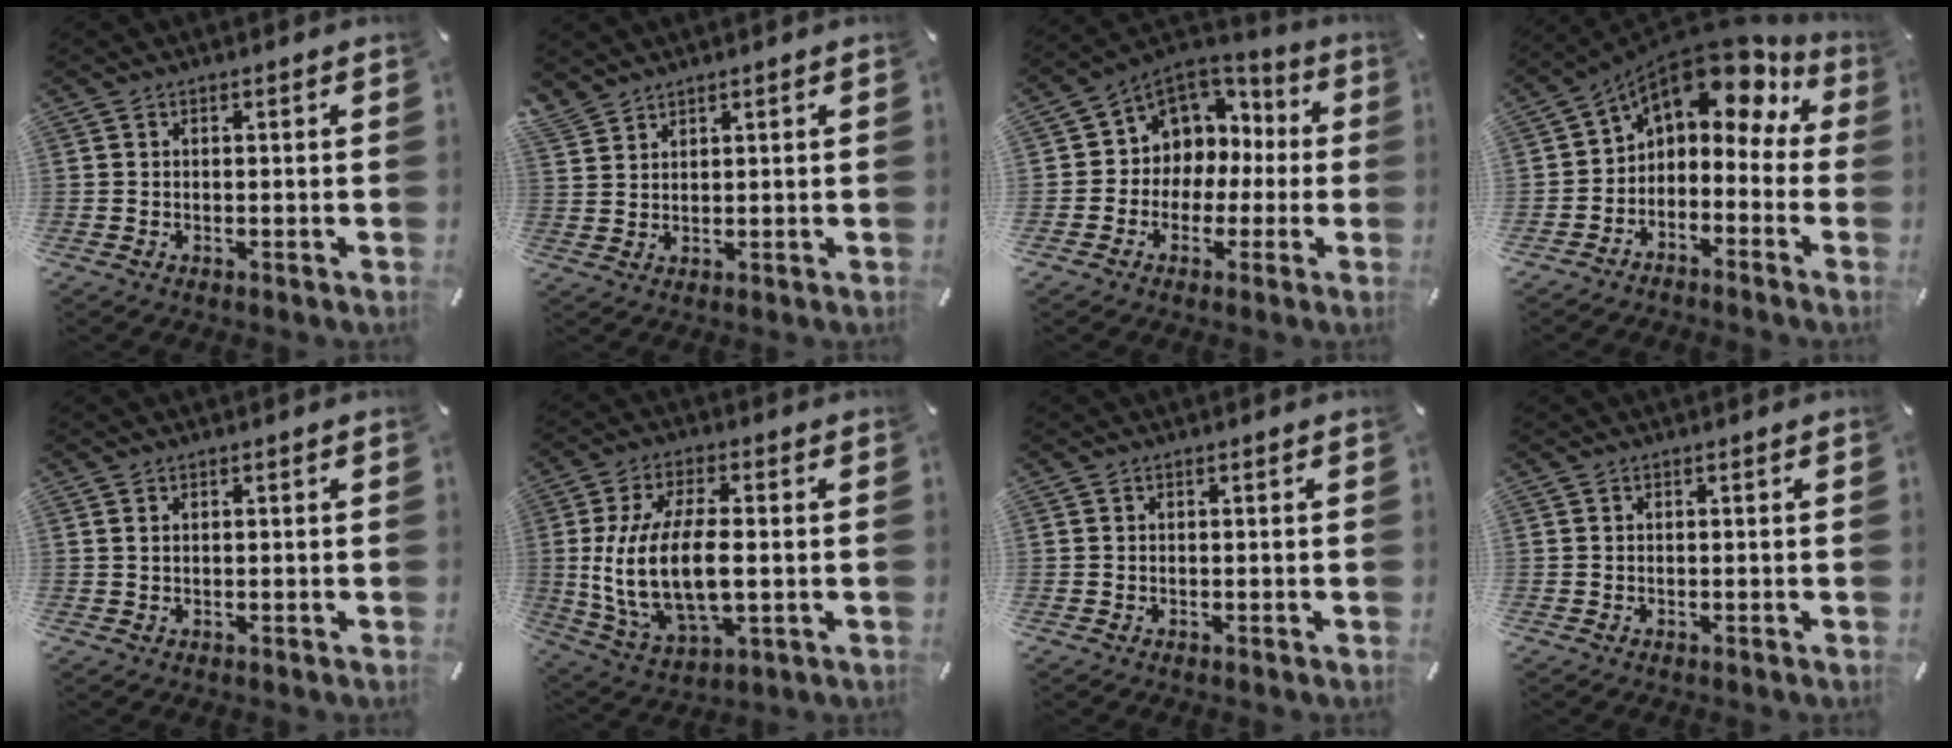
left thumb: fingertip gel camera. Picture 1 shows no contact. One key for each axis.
{"total": 3.4, "fx": 3.0, "fy": 1.4, "fz": 0.7, "tx": -0.019, "ty": -0.010, "tz": 0.060}
{"total": 7.6, "fx": 0.6, "fy": 7.5, "fz": 0.4, "tx": -0.023, "ty": -0.024, "tz": 0.016}
{"total": 10.2, "fx": 6.1, "fy": 5.5, "fz": 6.1, "tx": -0.096, "ty": -0.047, "tz": 0.101}
{"total": 0.7, "fx": 0.3, "fy": 0.4, "fz": 0.4, "tx": -0.009, "ty": 0.004, "tz": 0.006}
{"total": 15.9, "fx": 0.1, "fy": 8.2, "fz": 13.6, "tx": -0.302, "ty": -0.011, "tz": -0.001}
{"total": 0.0}
{"total": 0.0}